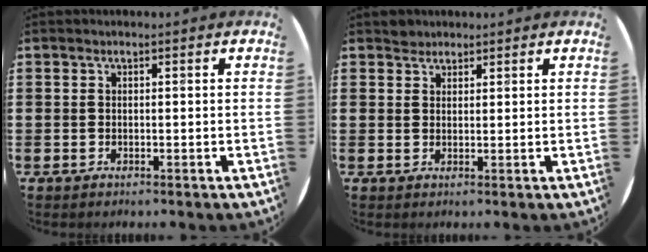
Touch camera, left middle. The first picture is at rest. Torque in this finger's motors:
{"motor_torque": [-0.10, 0.12, -0.06, -0.01]}